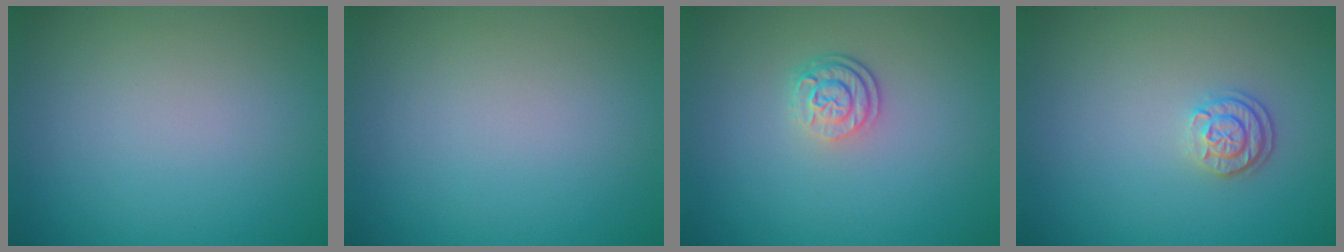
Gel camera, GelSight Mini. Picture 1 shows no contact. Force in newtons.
{"total": 0.0}
{"total": 2.6, "press": 2.0, "slide": 1.6}
{"total": 1.8, "press": 1.5, "slide": 0.9}